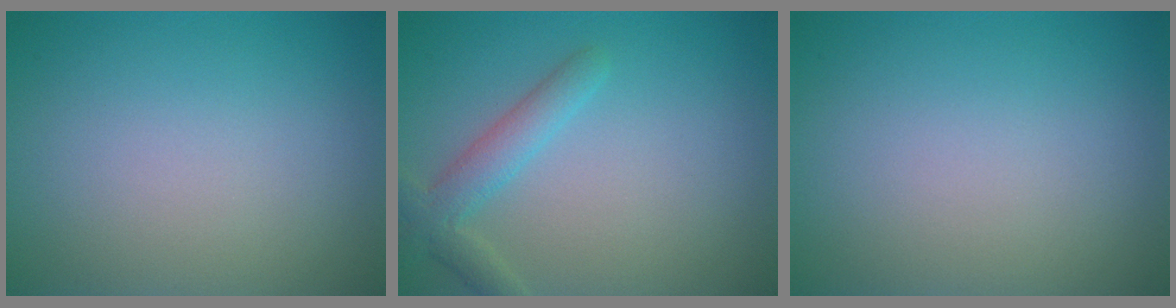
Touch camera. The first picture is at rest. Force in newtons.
{"total": 3.0, "press": 3.0, "slide": 0.2}
{"total": 0.0}